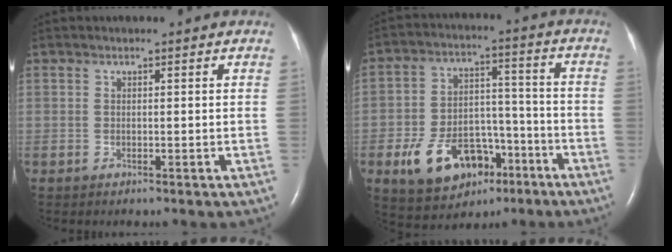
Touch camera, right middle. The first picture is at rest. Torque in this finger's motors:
{"motor_torque": [1.24, -0.90, 0.25, 0.15]}